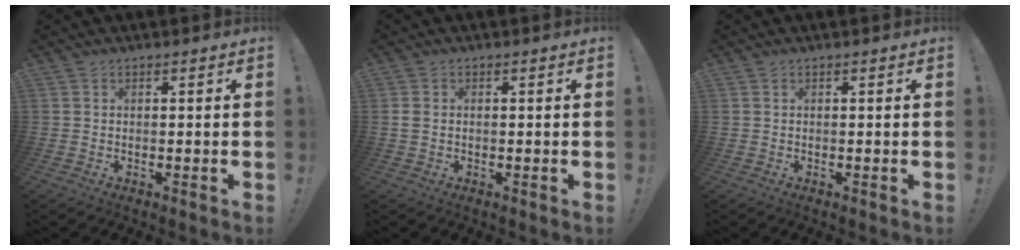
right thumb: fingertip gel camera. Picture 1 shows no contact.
{"total": 1.3, "force": [0.0, 1.0, 0.9], "torque": [-0.015, 0.005, 0.001]}
{"total": 0.0}